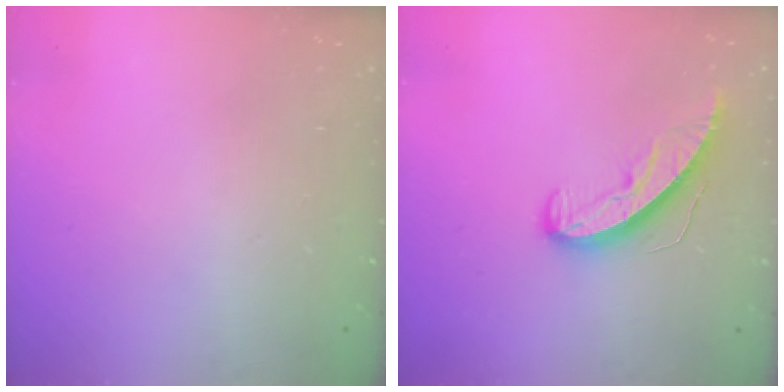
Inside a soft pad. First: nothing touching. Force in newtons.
{"total": 8.8, "press": 8.8, "slide": 0.8}